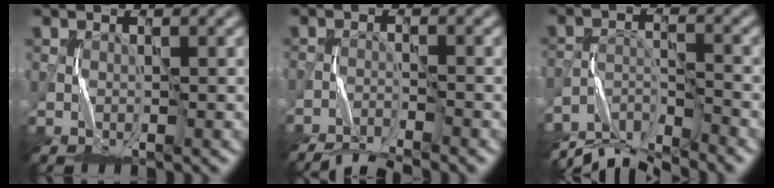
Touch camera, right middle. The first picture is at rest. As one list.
[{"total": 4.9, "force": [-4.7, 0.4, 1.5], "torque": [-0.033, -0.015, -0.082]}, {"total": 6.6, "force": [-6.2, 1.2, 1.9], "torque": [-0.035, -0.009, -0.117]}]